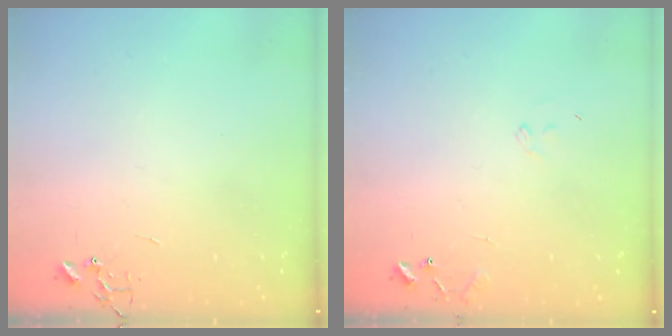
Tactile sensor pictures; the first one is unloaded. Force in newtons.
{"total": 7.6, "press": 7.6, "slide": 0.7}